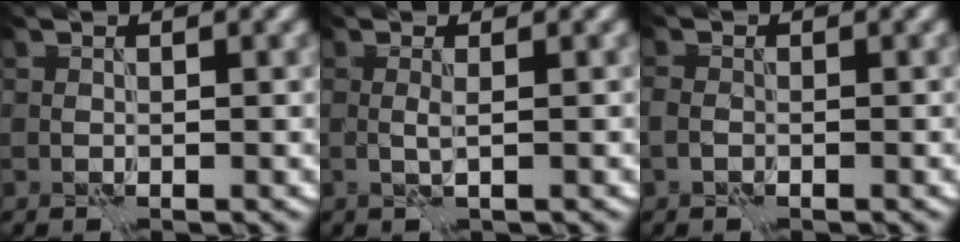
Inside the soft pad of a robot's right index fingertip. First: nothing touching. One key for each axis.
{"total": 0.8, "fx": 0.0, "fy": -0.4, "fz": 0.7, "tx": -0.021, "ty": 0.000, "tz": 0.000}
{"total": 0.9, "fx": -0.7, "fy": 0.4, "fz": 0.5, "tx": -0.012, "ty": 0.002, "tz": -0.017}